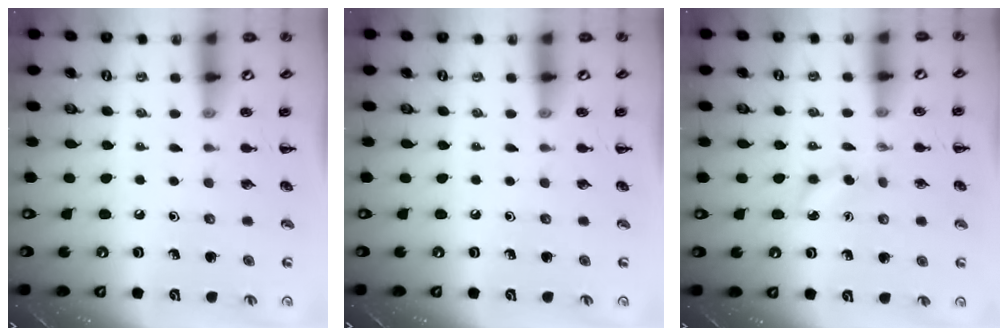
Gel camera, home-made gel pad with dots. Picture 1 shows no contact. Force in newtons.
{"total": 0.0}
{"total": 3.2, "press": 3.1, "slide": 0.9}